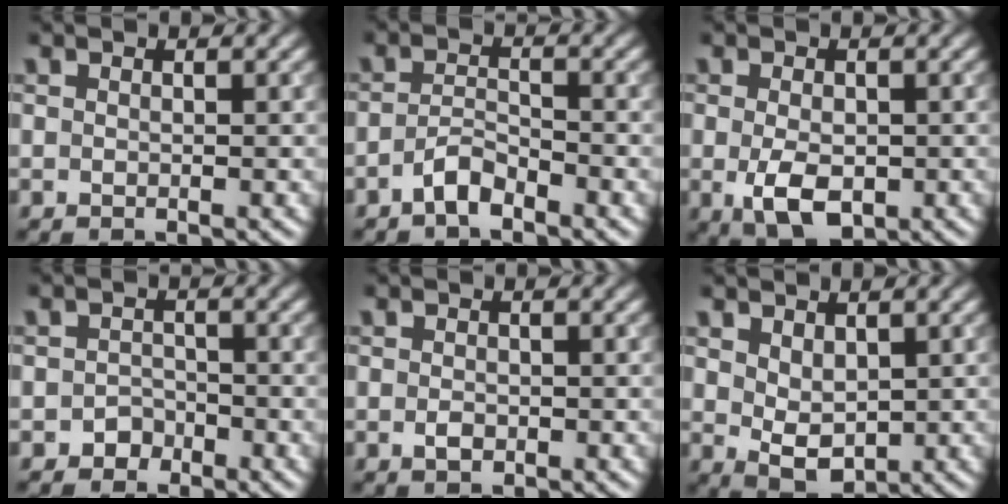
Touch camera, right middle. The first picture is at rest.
{"total": 2.2, "force": [-1.6, 0.7, 1.3], "torque": [-0.030, 0.006, -0.036]}
{"total": 4.4, "force": [-1.0, 2.6, 3.4], "torque": [-0.066, -0.011, -0.012]}
{"total": 1.5, "force": [-0.9, 1.1, 0.3], "torque": [0.003, 0.006, -0.017]}
{"total": 1.1, "force": [-0.3, 0.7, 0.7], "torque": [-0.014, -0.002, -0.006]}
{"total": 3.1, "force": [0.9, 1.9, 2.3], "torque": [-0.046, -0.006, 0.024]}